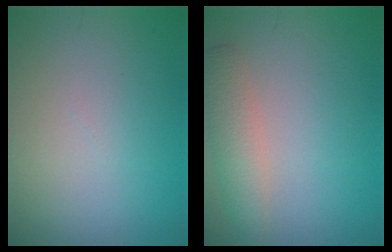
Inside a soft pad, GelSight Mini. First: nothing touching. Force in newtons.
{"total": 2.7, "press": 2.7, "slide": 0.1}